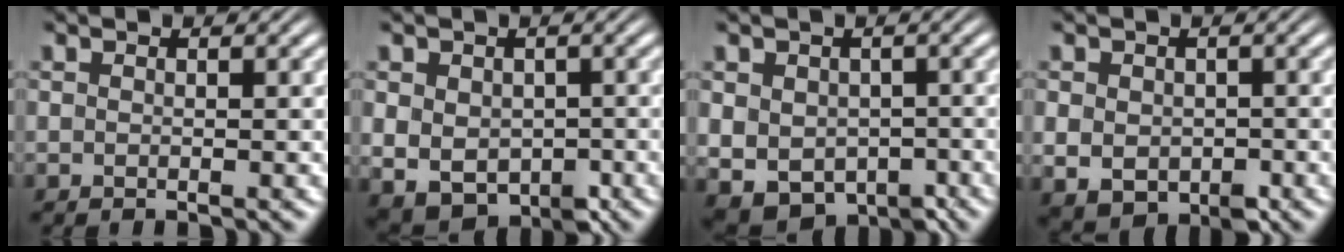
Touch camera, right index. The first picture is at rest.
{"total": 8.2, "force": [-3.0, 6.3, 4.4], "torque": [-0.108, -0.054, -0.025]}
{"total": 10.0, "force": [-4.5, 7.6, 4.5], "torque": [-0.106, -0.058, -0.052]}
{"total": 5.4, "force": [-1.8, 4.2, 3.0], "torque": [-0.071, -0.037, -0.008]}